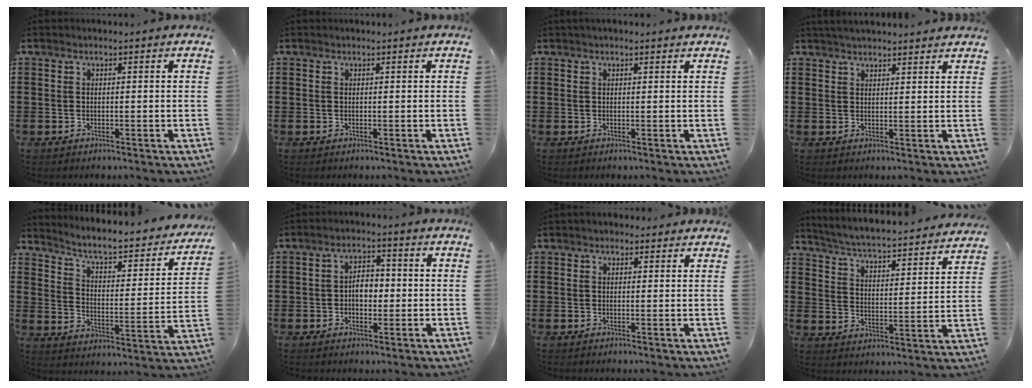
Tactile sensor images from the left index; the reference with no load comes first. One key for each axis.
{"total": 0.0}
{"total": 1.0, "fx": 0.7, "fy": 0.3, "fz": 0.5, "tx": -0.012, "ty": 0.002, "tz": 0.014}
{"total": 2.6, "fx": 2.6, "fy": 0.0, "fz": 0.3, "tx": -0.012, "ty": -0.003, "tz": 0.051}
{"total": 4.6, "fx": 3.8, "fy": 0.7, "fz": 2.4, "tx": -0.069, "ty": -0.034, "tz": 0.053}
{"total": 3.7, "fx": -0.5, "fy": 2.2, "fz": 2.9, "tx": -0.050, "ty": 0.004, "tz": -0.015}
{"total": 1.6, "fx": 1.3, "fy": 0.9, "fz": 0.4, "tx": -0.004, "ty": 0.004, "tz": 0.023}
{"total": 3.9, "fx": 3.8, "fy": -0.6, "fz": 0.9, "tx": -0.039, "ty": -0.038, "tz": 0.055}